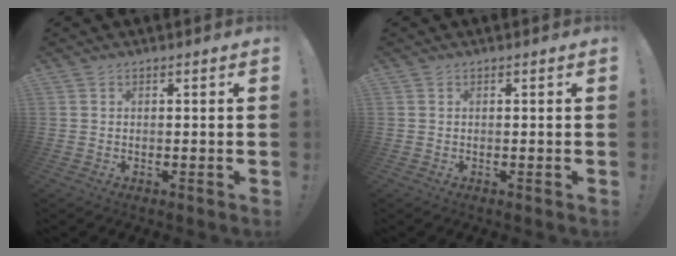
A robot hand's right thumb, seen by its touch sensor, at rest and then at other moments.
{"total": 0.0}